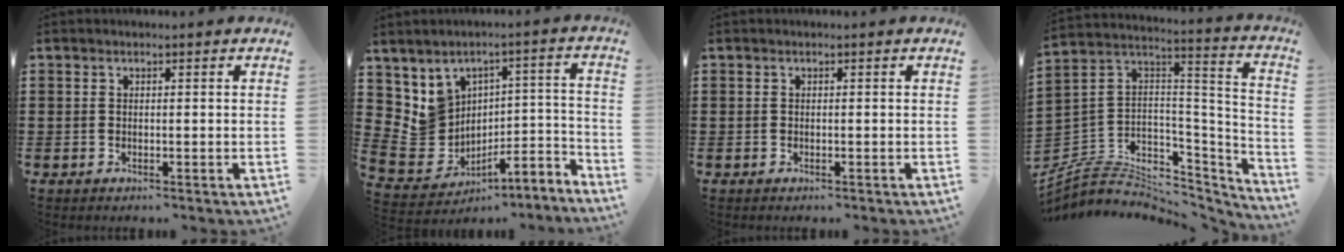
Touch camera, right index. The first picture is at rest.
{"total": 4.0, "force": [-0.8, 4.0, -0.1], "torque": [-0.031, -0.021, -0.017]}
{"total": 0.0}
{"total": 5.4, "force": [-2.8, 4.2, 2.0], "torque": [-0.063, -0.023, -0.054]}